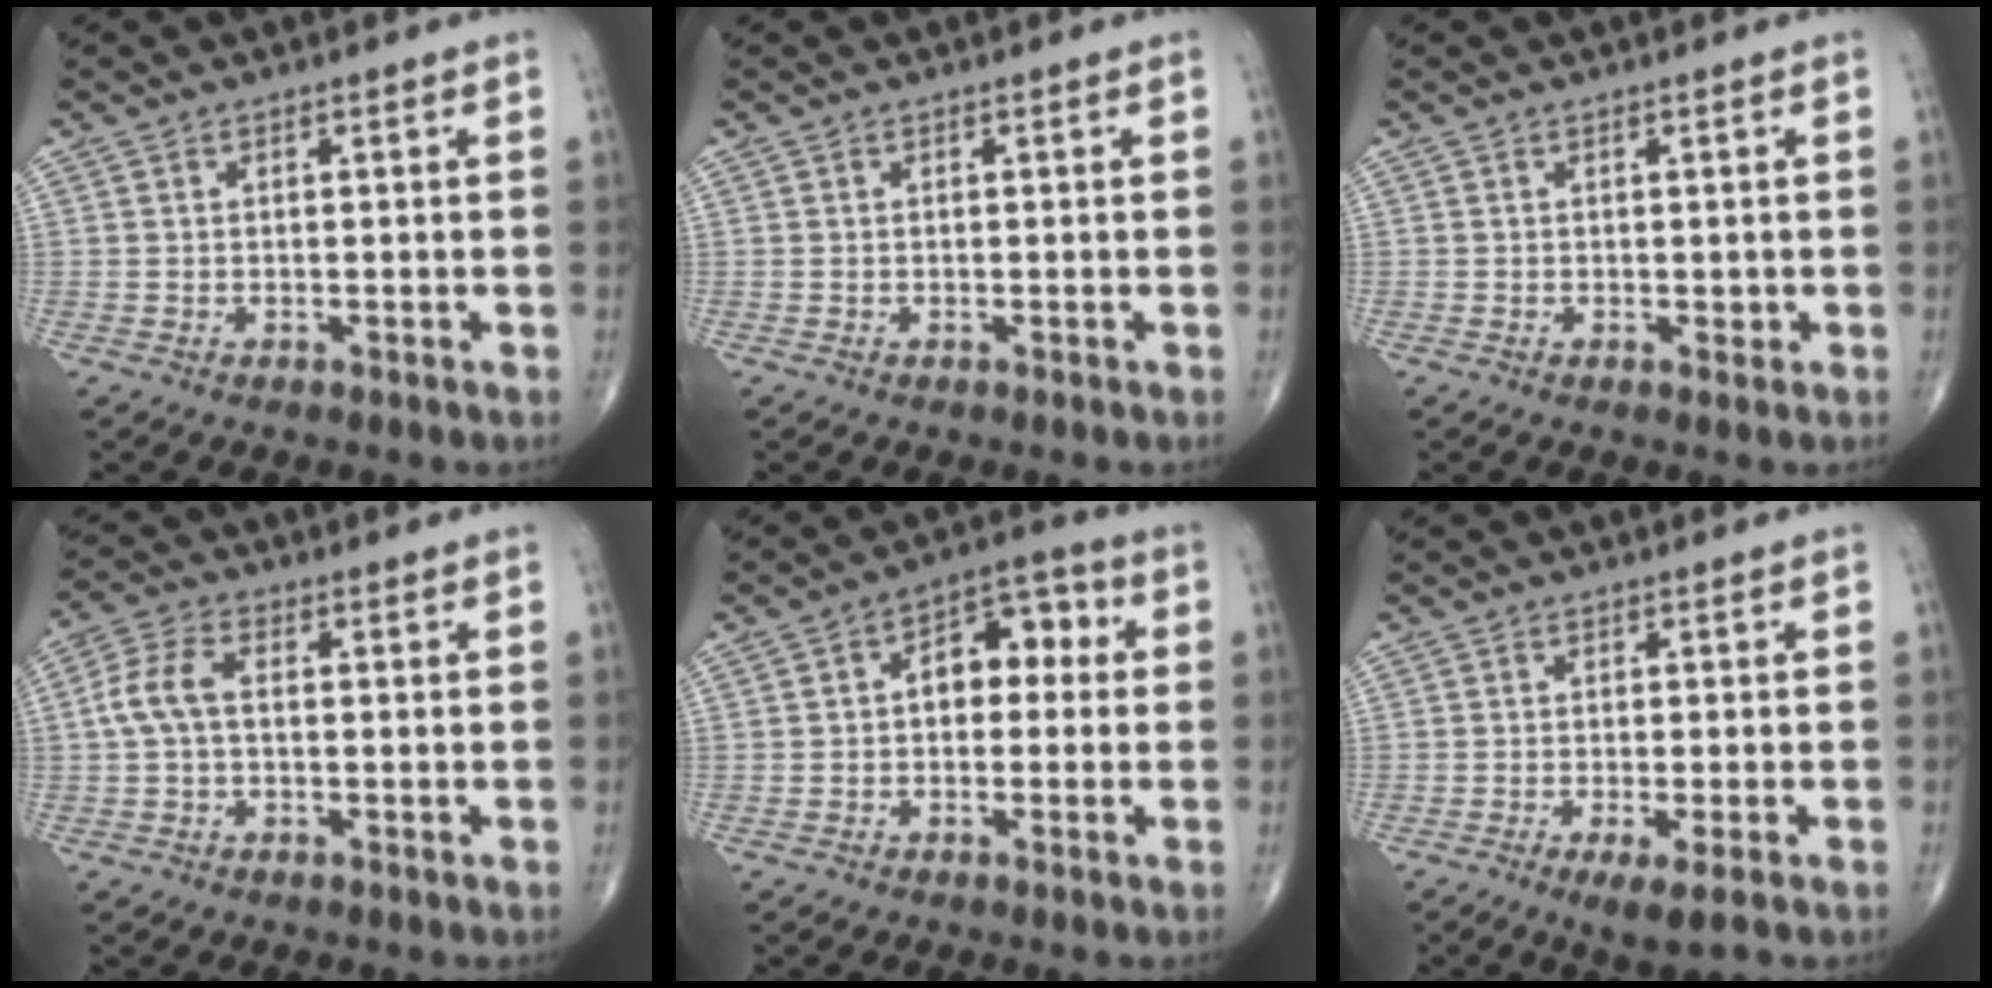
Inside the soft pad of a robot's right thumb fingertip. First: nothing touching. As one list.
[{"total": 0.0}, {"total": 0.9, "force": [0.0, 0.6, 0.6], "torque": [0.005, 0.001, 0.000]}, {"total": 6.1, "force": [0.1, 3.5, 5.0], "torque": [-0.114, 0.021, -0.004]}, {"total": 8.7, "force": [0.7, 5.6, 6.7], "torque": [-0.065, 0.036, -0.001]}, {"total": 3.7, "force": [-1.8, 0.5, 3.2], "torque": [-0.057, -0.011, -0.032]}]